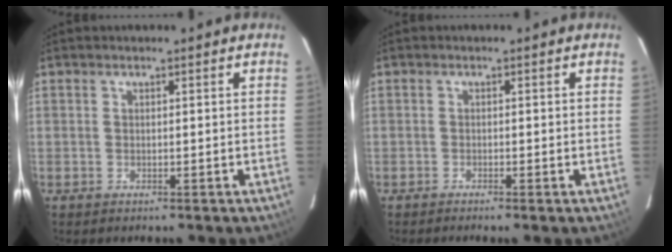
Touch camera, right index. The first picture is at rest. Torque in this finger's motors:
{"motor_torque": [0.37, -0.45, 0.24, 0.05]}